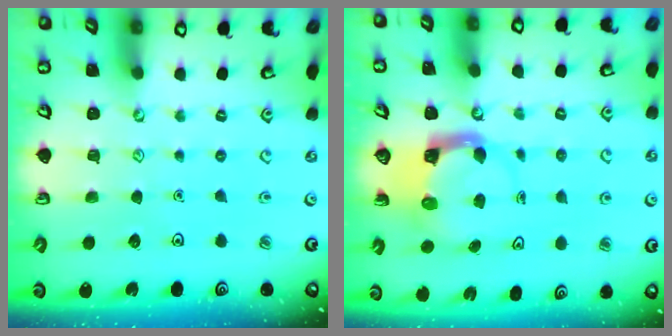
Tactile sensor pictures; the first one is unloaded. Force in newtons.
{"total": 3.7, "press": 3.6, "slide": 0.6}